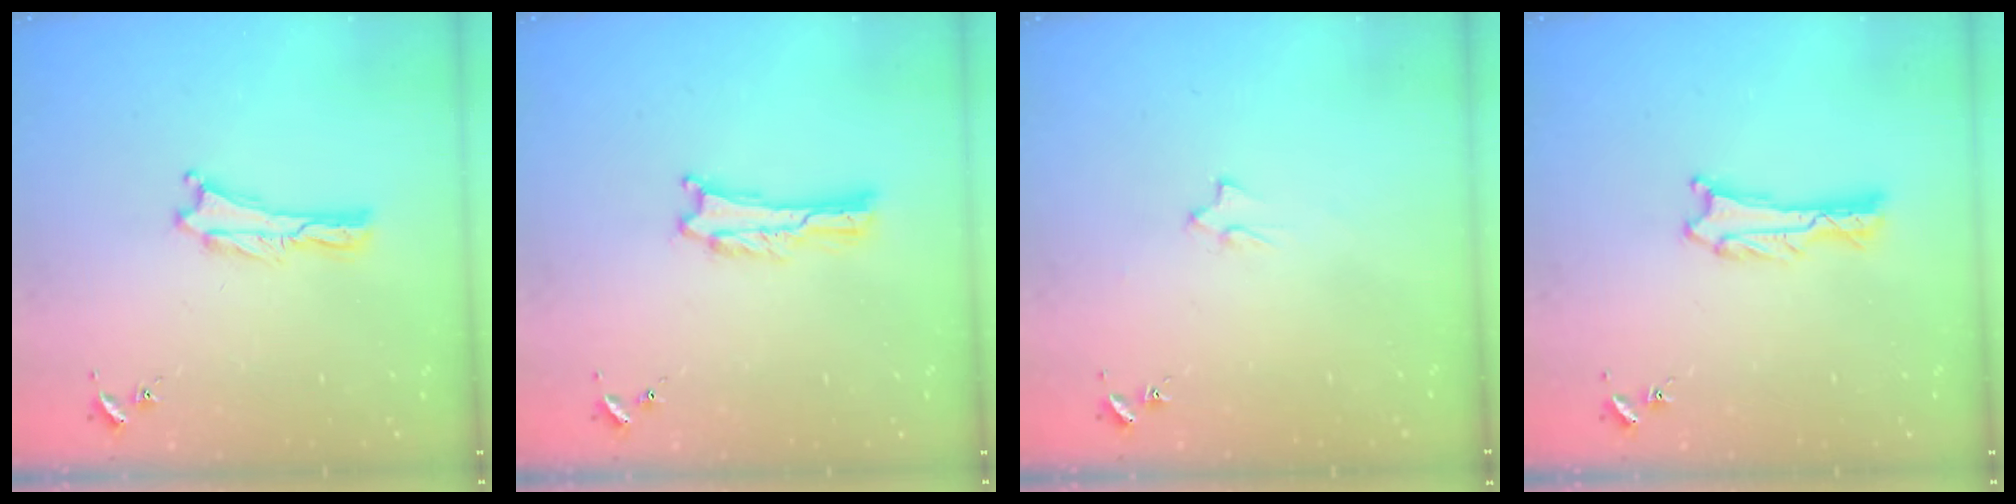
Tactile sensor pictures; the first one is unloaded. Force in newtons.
{"total": 0.5, "press": 0.5, "slide": 0.1}
{"total": 2.3, "press": 2.3, "slide": 0.2}
{"total": 1.1, "press": 1.1, "slide": 0.0}